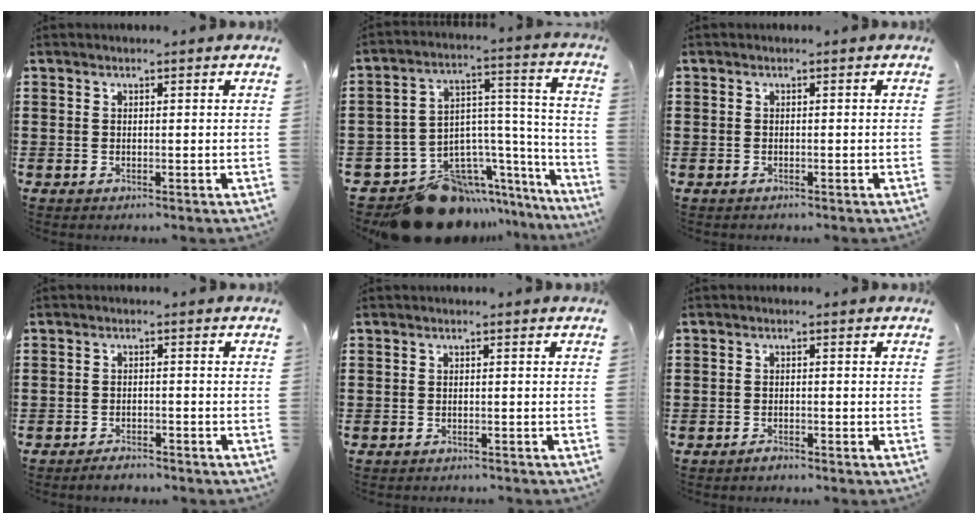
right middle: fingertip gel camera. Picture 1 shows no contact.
{"total": 15.4, "force": [-12.1, 7.7, 5.6], "torque": [-0.083, 0.040, -0.196]}
{"total": 0.5, "force": [-0.3, 0.5, -0.1], "torque": [0.001, 0.004, -0.008]}
{"total": 1.8, "force": [-1.8, 0.2, 0.3], "torque": [-0.011, 0.000, -0.035]}
{"total": 0.7, "force": [-0.7, 0.0, 0.0], "torque": [-0.002, 0.000, -0.014]}
{"total": 1.2, "force": [-1.1, 0.4, 0.2], "torque": [-0.005, 0.002, -0.024]}